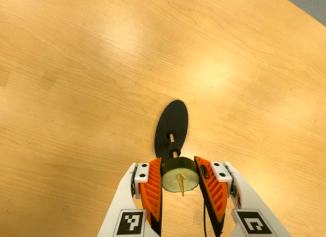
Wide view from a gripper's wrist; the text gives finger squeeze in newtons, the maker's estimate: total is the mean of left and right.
{"total": 11.8, "left": 10.8, "right": 12.7}